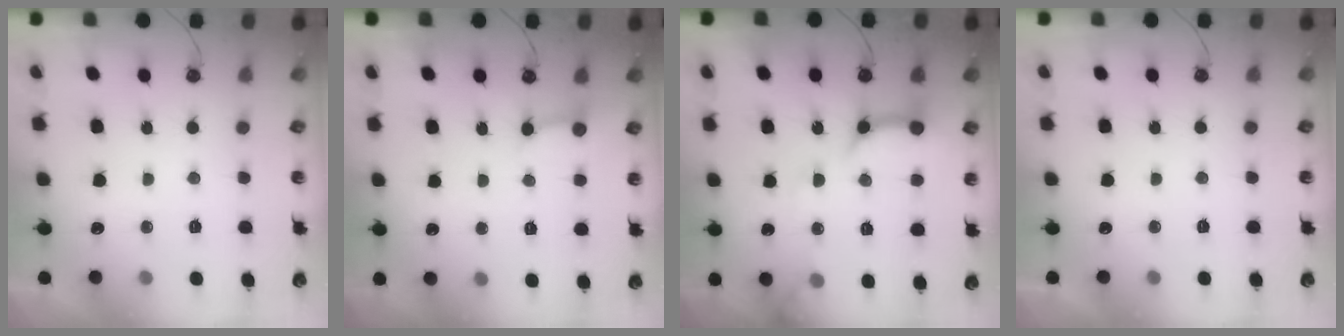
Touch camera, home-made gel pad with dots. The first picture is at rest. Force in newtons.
{"total": 2.5, "press": 2.5, "slide": 0.1}
{"total": 12.7, "press": 12.6, "slide": 1.2}
{"total": 0.0}